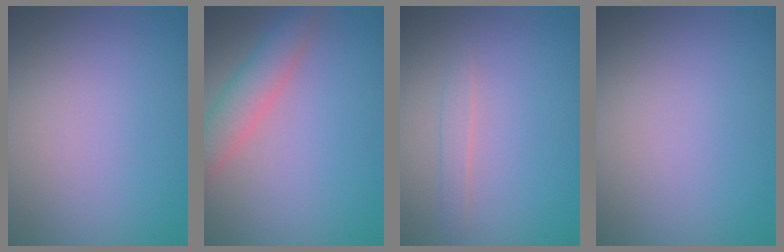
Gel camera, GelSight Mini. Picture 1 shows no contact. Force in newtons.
{"total": 4.1, "press": 4.1, "slide": 0.4}
{"total": 1.1, "press": 1.1, "slide": 0.1}
{"total": 0.0}